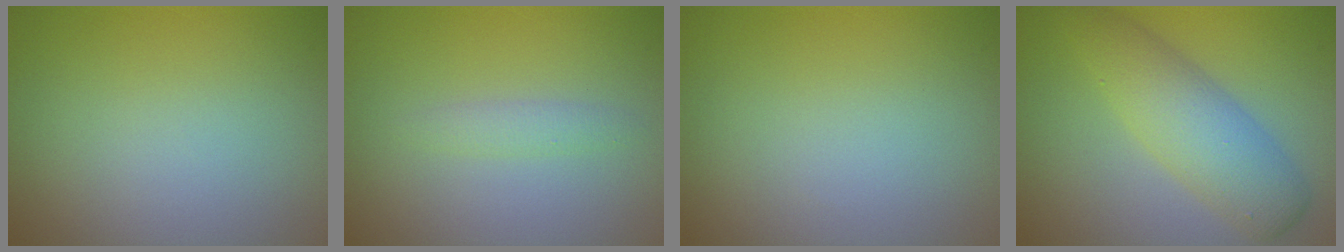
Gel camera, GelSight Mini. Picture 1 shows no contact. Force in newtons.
{"total": 1.2, "press": 1.2, "slide": 0.0}
{"total": 0.0}
{"total": 5.3, "press": 5.3, "slide": 0.1}